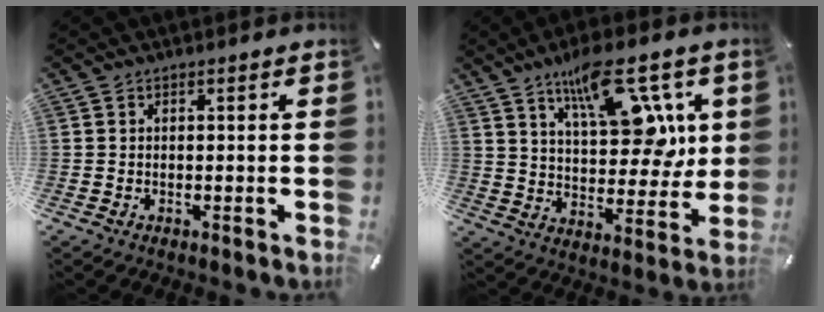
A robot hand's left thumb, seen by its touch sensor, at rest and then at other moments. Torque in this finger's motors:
{"motor_torque": [1.48, 1.48, 1.41, -1.37, 0.19]}